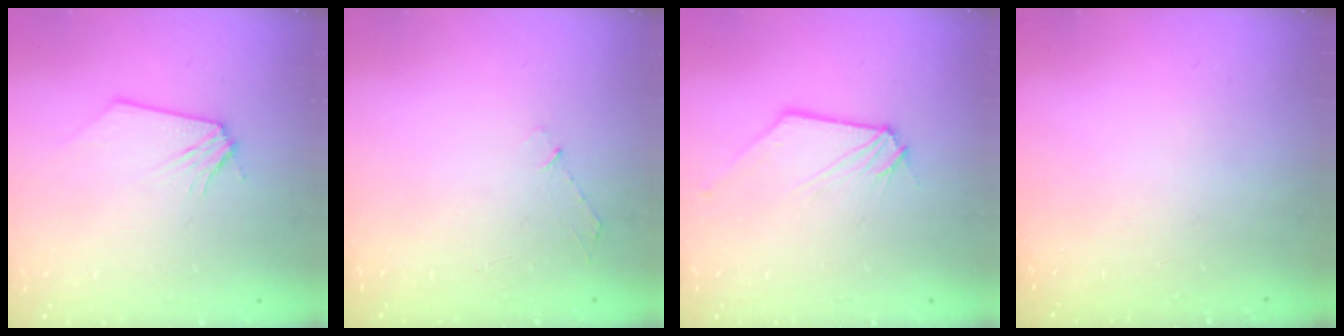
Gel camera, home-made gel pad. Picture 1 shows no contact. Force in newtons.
{"total": 4.3, "press": 4.3, "slide": 0.5}
{"total": 1.1, "press": 1.1, "slide": 0.1}
{"total": 0.0}